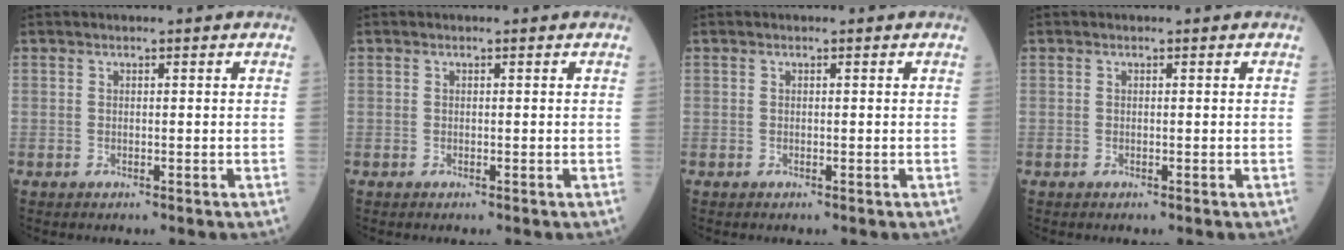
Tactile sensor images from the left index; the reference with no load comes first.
{"total": 0.0}
{"total": 0.0}
{"total": 0.0}